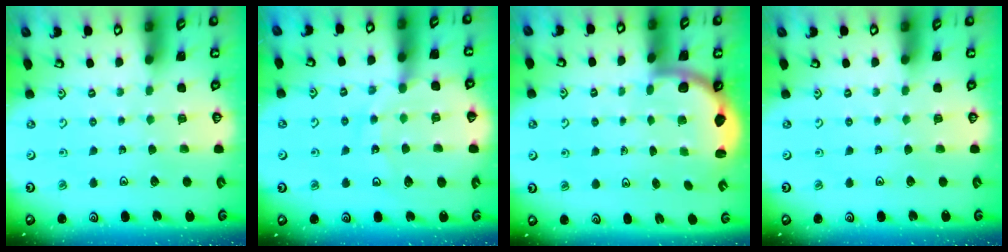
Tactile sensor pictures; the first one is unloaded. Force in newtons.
{"total": 12.9, "press": 12.8, "slide": 1.6}
{"total": 2.6, "press": 2.5, "slide": 0.6}
{"total": 0.0}